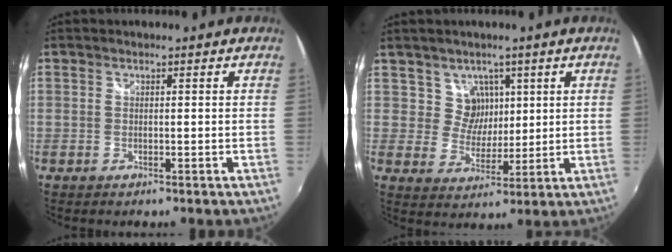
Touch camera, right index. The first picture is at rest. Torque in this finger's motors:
{"motor_torque": [-0.14, 0.01, -0.03, -0.01]}